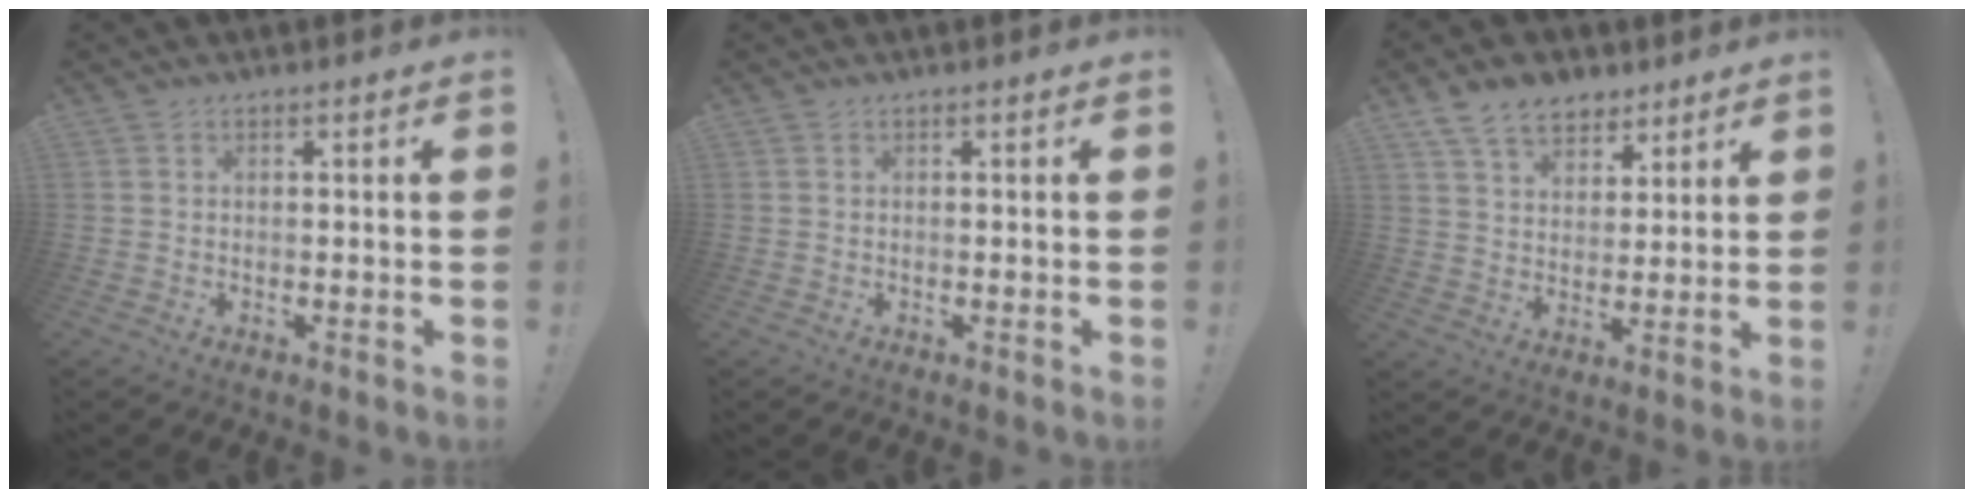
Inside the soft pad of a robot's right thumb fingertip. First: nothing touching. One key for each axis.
{"total": 0.0}
{"total": 10.9, "fx": 7.2, "fy": 6.9, "fz": 4.3, "tx": -0.078, "ty": -0.032, "tz": 0.142}